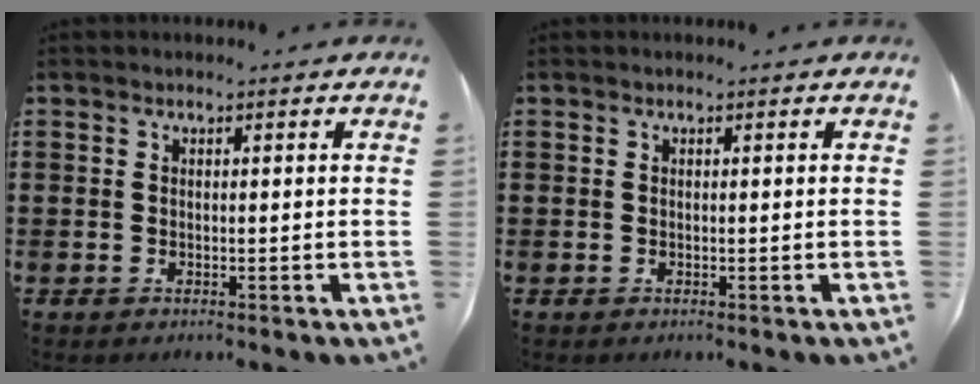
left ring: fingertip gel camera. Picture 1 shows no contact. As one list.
[{"total": 0.0}]